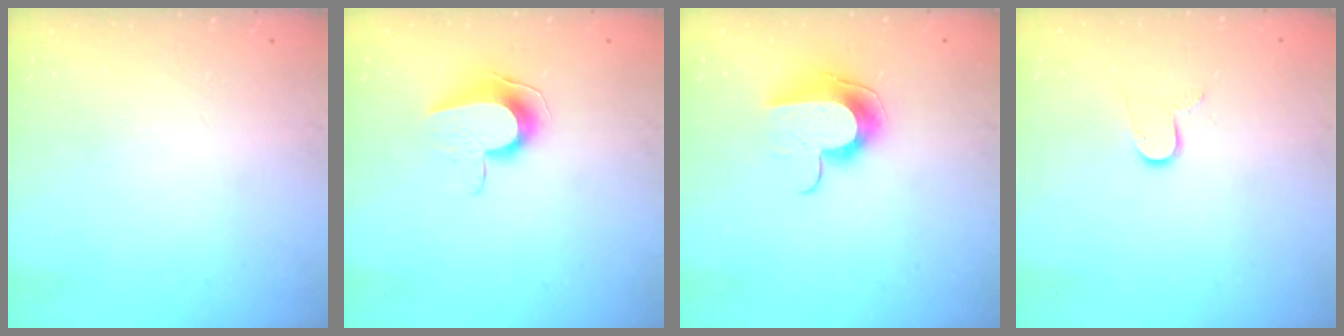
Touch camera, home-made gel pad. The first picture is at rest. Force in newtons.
{"total": 9.4, "press": 9.4, "slide": 0.5}
{"total": 9.9, "press": 9.8, "slide": 0.5}
{"total": 7.2, "press": 7.2, "slide": 0.3}